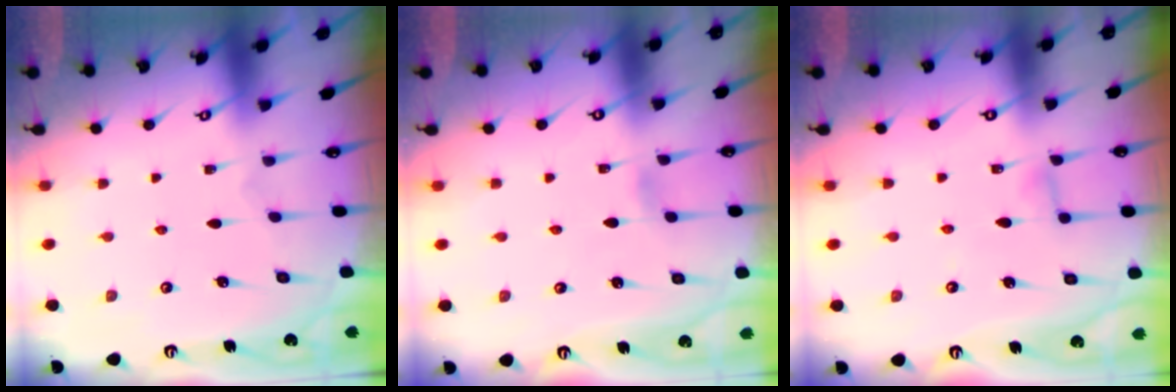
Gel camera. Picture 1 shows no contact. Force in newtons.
{"total": 1.9, "press": 1.9, "slide": 0.2}
{"total": 3.8, "press": 3.8, "slide": 0.3}